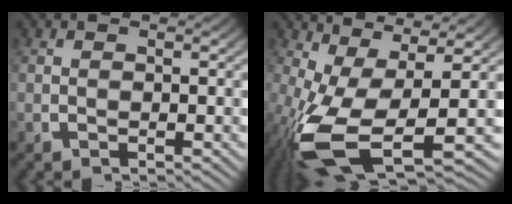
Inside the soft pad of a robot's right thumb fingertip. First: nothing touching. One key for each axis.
{"total": 10.6, "fx": -1.3, "fy": 4.9, "fz": 9.3, "tx": -0.207, "ty": -0.048, "tz": 0.009}